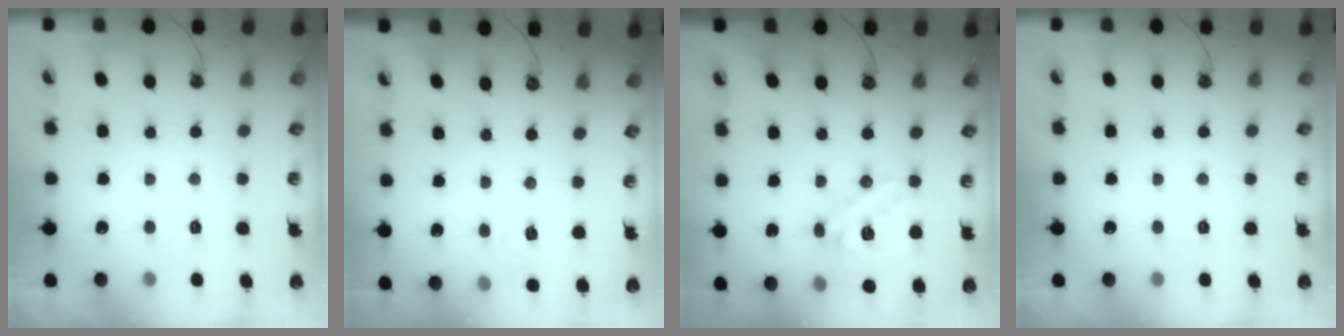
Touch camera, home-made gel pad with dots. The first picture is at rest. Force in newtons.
{"total": 4.6, "press": 4.6, "slide": 0.7}
{"total": 17.3, "press": 17.1, "slide": 2.6}
{"total": 0.0}